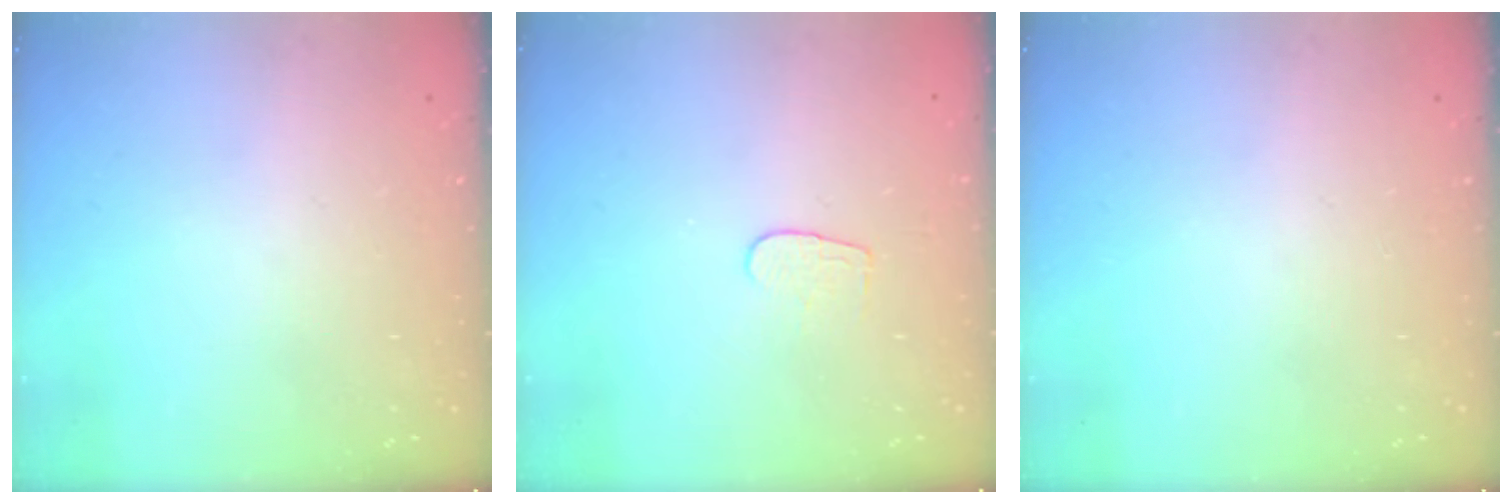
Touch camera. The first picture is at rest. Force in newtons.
{"total": 4.6, "press": 4.6, "slide": 0.2}
{"total": 0.0}